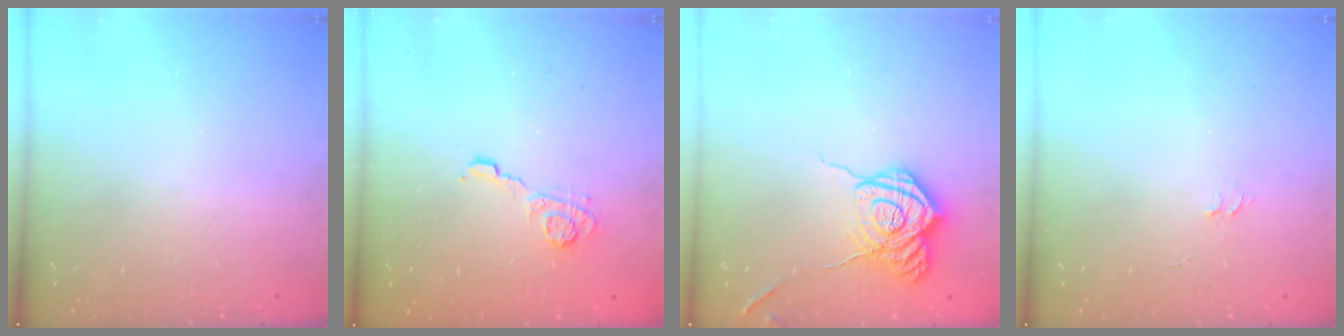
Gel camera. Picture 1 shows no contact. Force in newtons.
{"total": 5.8, "press": 5.7, "slide": 0.8}
{"total": 17.0, "press": 17.0, "slide": 0.9}
{"total": 3.5, "press": 3.5, "slide": 0.3}